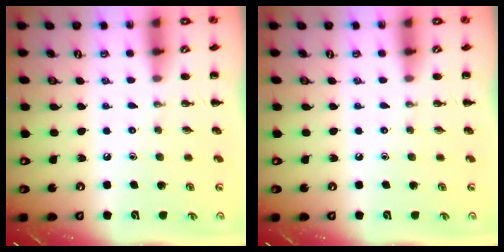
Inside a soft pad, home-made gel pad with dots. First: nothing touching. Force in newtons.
{"total": 0.0}